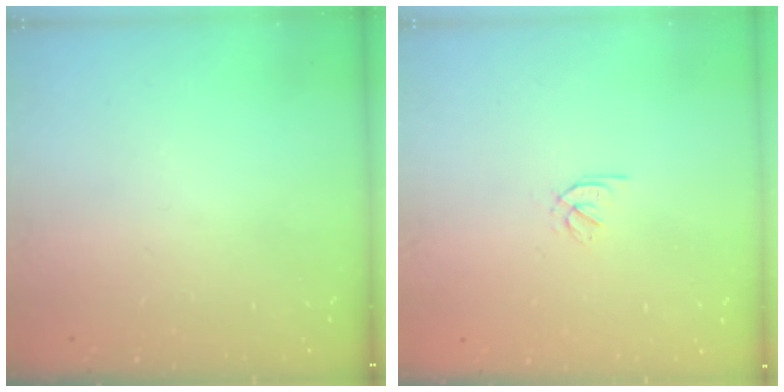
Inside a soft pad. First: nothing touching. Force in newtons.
{"total": 1.5, "press": 1.4, "slide": 0.5}